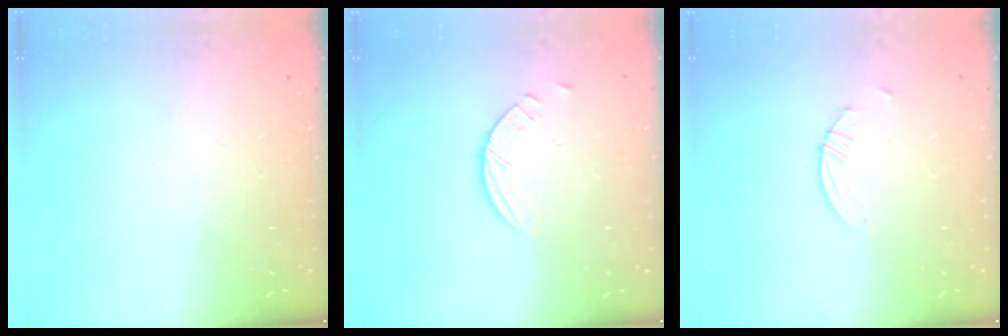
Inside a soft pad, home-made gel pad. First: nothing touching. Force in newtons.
{"total": 2.5, "press": 2.4, "slide": 0.2}
{"total": 0.8, "press": 0.8, "slide": 0.2}